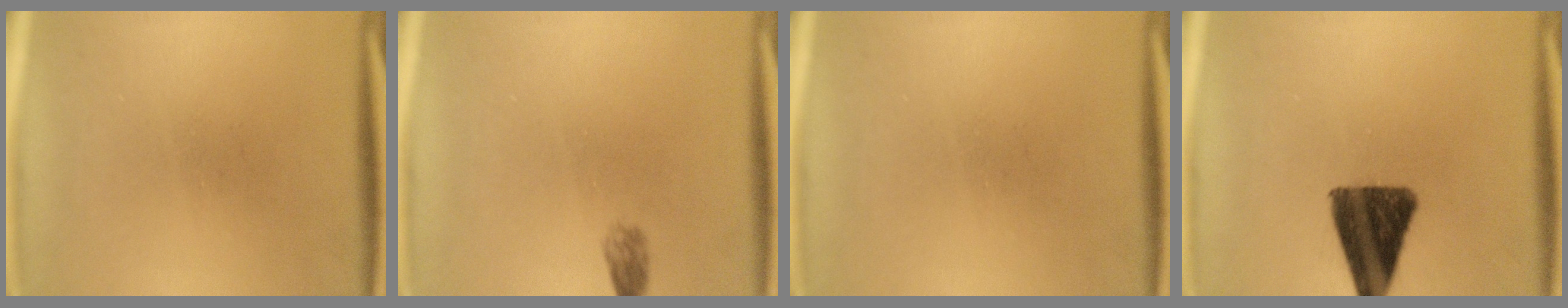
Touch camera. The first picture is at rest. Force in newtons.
{"total": 1.5}
{"total": 0.0}
{"total": 12.5}